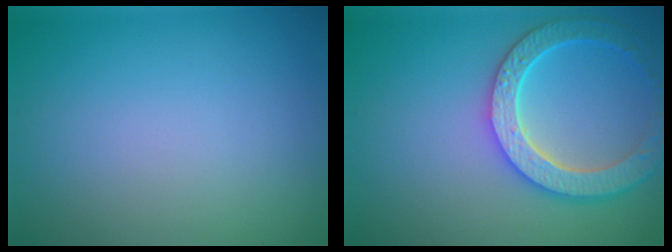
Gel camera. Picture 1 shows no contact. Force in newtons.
{"total": 5.9, "press": 5.3, "slide": 2.8}